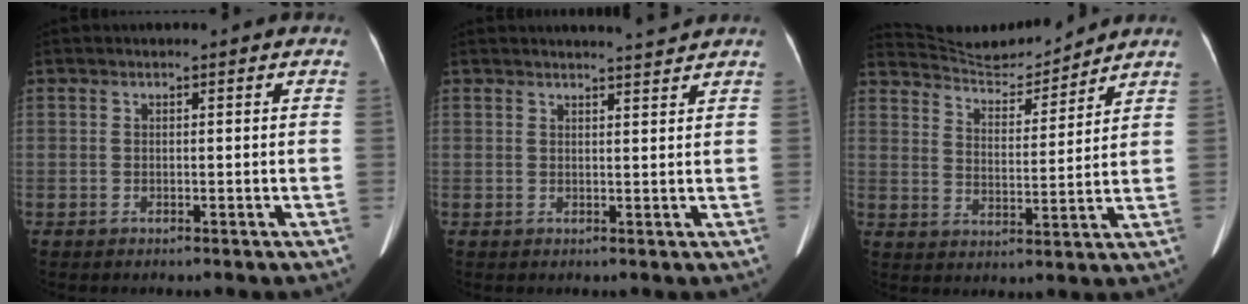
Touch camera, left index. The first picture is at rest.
{"total": 3.6, "force": [3.4, -1.0, 0.6], "torque": [-0.011, -0.004, 0.046]}
{"total": 9.7, "force": [9.6, 0.4, 0.7], "torque": [-0.023, 0.001, 0.164]}